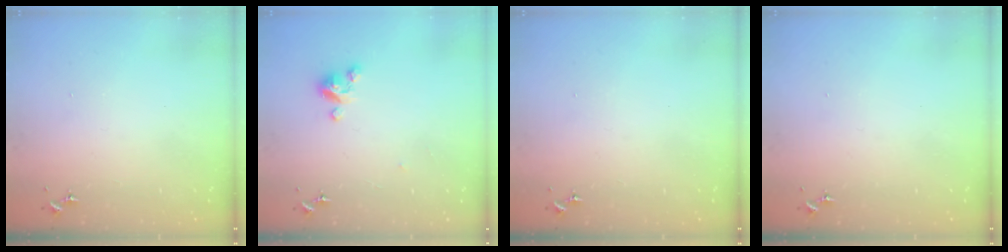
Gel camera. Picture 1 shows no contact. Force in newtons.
{"total": 5.3, "press": 5.3, "slide": 0.4}
{"total": 0.0}
{"total": 0.0}